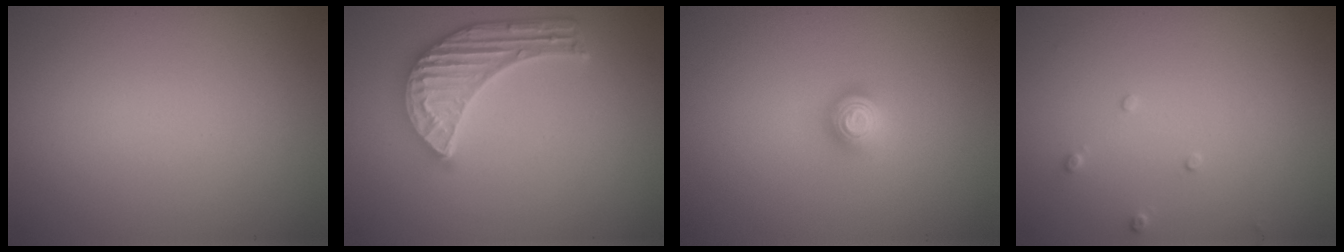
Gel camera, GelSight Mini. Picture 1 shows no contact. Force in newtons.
{"total": 5.7, "press": 4.3, "slide": 3.6}
{"total": 1.8, "press": 1.3, "slide": 1.2}
{"total": 0.8, "press": 0.8, "slide": 0.2}